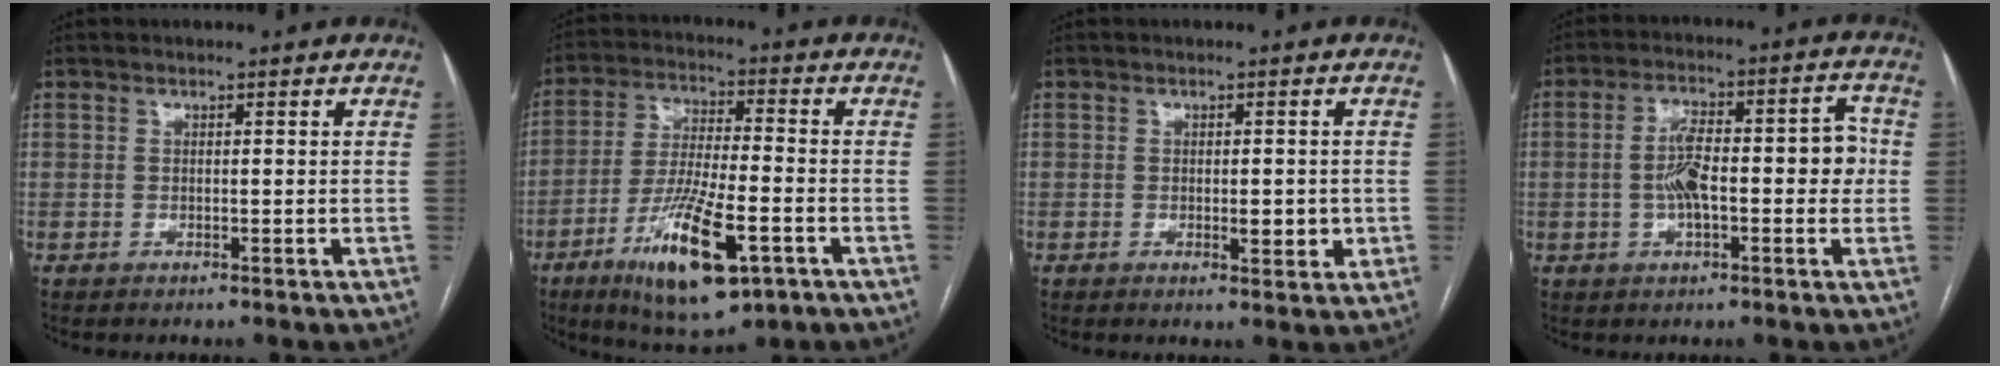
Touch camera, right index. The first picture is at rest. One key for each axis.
{"total": 15.3, "fx": -7.0, "fy": 3.7, "fz": 13.1, "tx": -0.245, "ty": -0.022, "tz": -0.111}
{"total": 3.2, "fx": -0.5, "fy": 1.1, "fz": 2.9, "tx": -0.044, "ty": -0.002, "tz": -0.004}
{"total": 10.6, "fx": -0.7, "fy": 3.5, "fz": 10.0, "tx": -0.162, "ty": 0.042, "tz": -0.009}